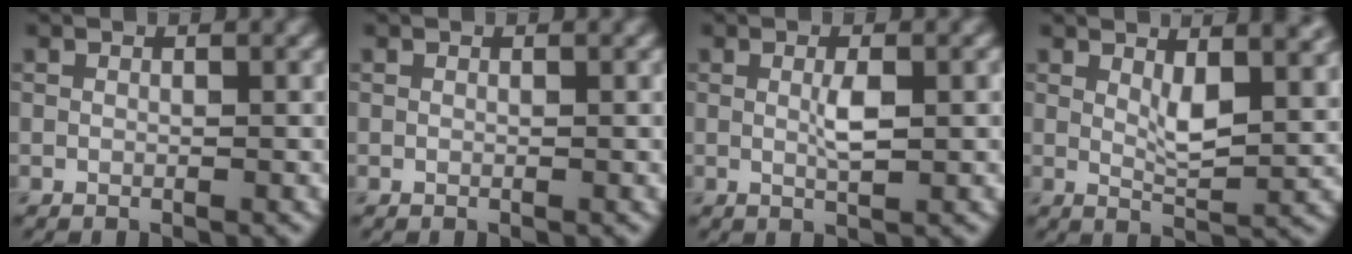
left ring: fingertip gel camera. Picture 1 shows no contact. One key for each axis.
{"total": 0.0}
{"total": 2.1, "fx": 0.2, "fy": 0.3, "fz": 2.1, "tx": -0.040, "ty": 0.002, "tz": 0.004}
{"total": 4.7, "fx": 2.0, "fy": 1.6, "fz": 4.0, "tx": -0.069, "ty": -0.003, "tz": 0.035}